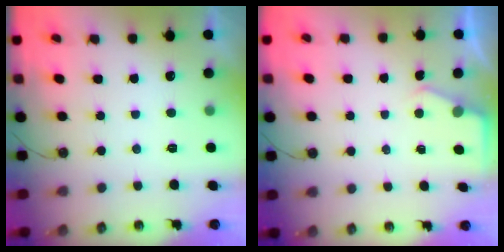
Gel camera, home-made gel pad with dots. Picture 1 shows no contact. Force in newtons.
{"total": 2.8, "press": 2.8, "slide": 0.4}